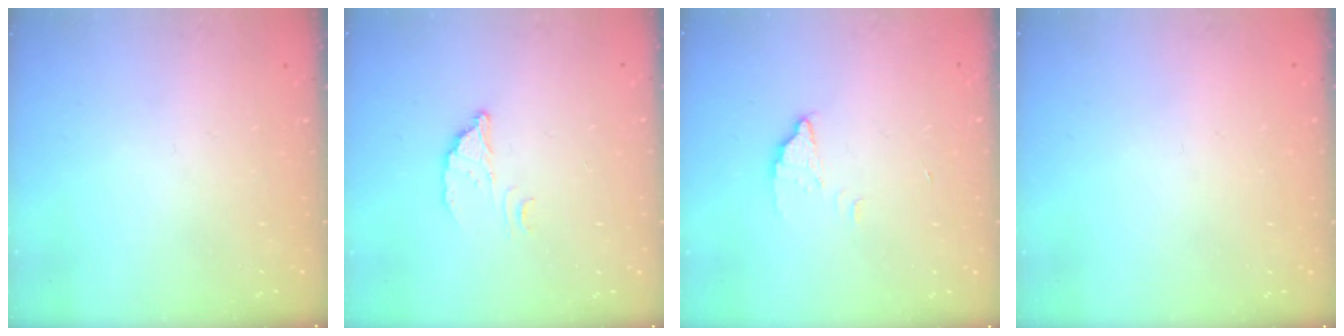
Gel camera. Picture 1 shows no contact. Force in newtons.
{"total": 2.7, "press": 2.7, "slide": 0.2}
{"total": 2.6, "press": 2.6, "slide": 0.2}
{"total": 2.2, "press": 2.2, "slide": 0.1}